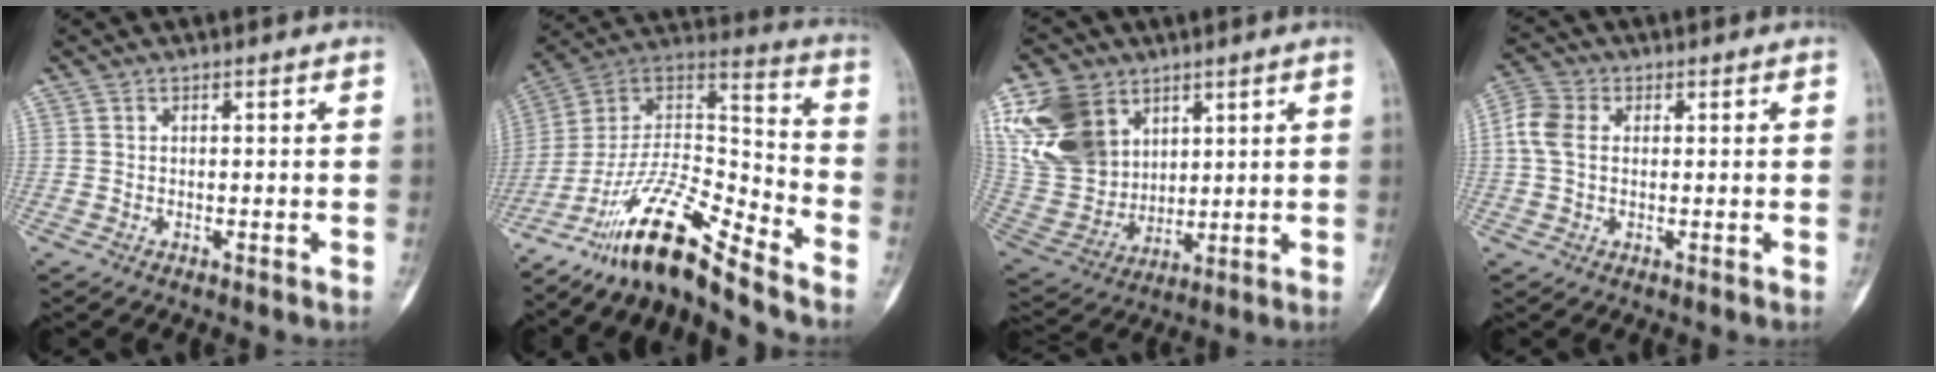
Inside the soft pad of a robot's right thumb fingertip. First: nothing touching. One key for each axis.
{"total": 17.6, "fx": -14.0, "fy": 3.0, "fz": 10.4, "tx": -0.178, "ty": 0.102, "tz": -0.255}
{"total": 18.6, "fx": 8.1, "fy": 13.7, "fz": 9.6, "tx": -0.184, "ty": -0.017, "tz": 0.173}
{"total": 5.8, "fx": 0.5, "fy": 4.1, "fz": 4.1, "tx": -0.102, "ty": 0.016, "tz": 0.004}